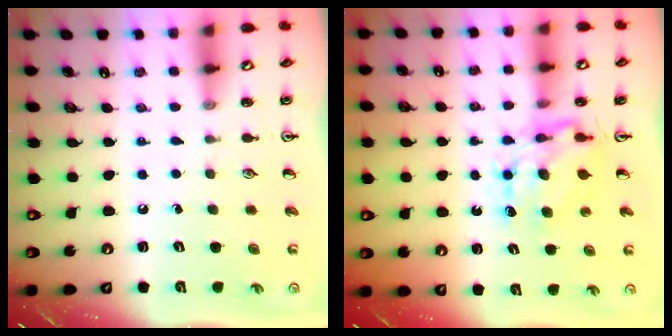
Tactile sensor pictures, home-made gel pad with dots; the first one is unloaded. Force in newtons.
{"total": 8.0, "press": 8.0, "slide": 0.6}